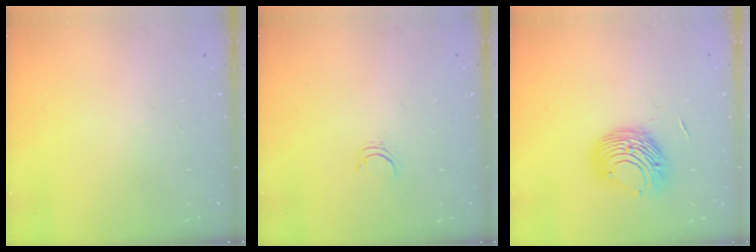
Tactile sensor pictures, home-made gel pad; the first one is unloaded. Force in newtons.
{"total": 3.3, "press": 3.2, "slide": 0.3}
{"total": 9.4, "press": 9.3, "slide": 1.0}